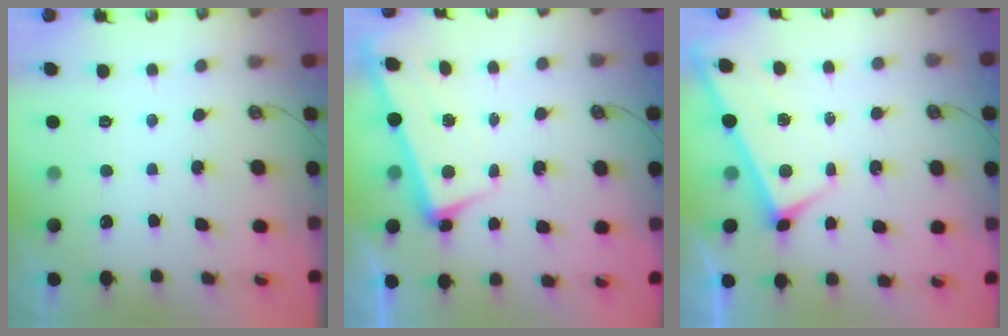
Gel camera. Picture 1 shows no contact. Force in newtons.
{"total": 2.2, "press": 2.1, "slide": 0.8}
{"total": 1.8, "press": 1.8, "slide": 0.2}